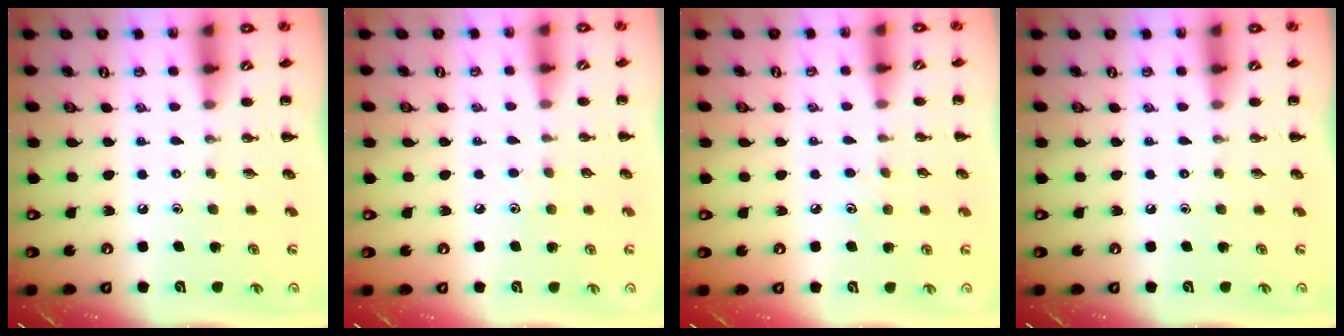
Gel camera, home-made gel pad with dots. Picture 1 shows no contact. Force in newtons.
{"total": 3.7, "press": 3.6, "slide": 1.0}
{"total": 4.4, "press": 4.3, "slide": 1.1}
{"total": 0.0}